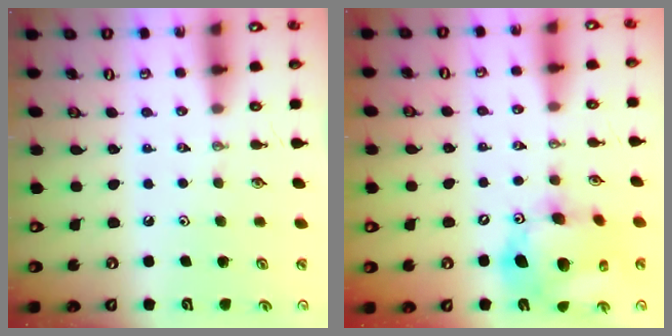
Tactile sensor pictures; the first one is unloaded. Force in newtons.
{"total": 16.9, "press": 16.7, "slide": 2.8}